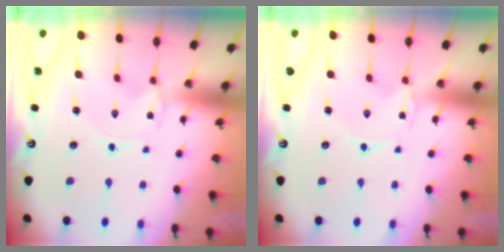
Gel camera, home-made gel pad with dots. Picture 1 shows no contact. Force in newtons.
{"total": 0.0}